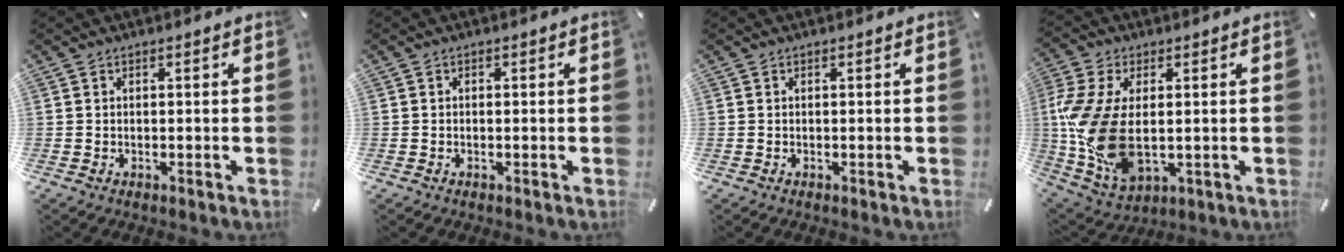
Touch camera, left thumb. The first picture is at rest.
{"total": 0.5, "force": [-0.2, 0.2, 0.4], "torque": [-0.009, -0.002, -0.003]}
{"total": 0.0}
{"total": 15.3, "force": [0.0, 9.1, 12.2], "torque": [-0.289, -0.015, 0.002]}